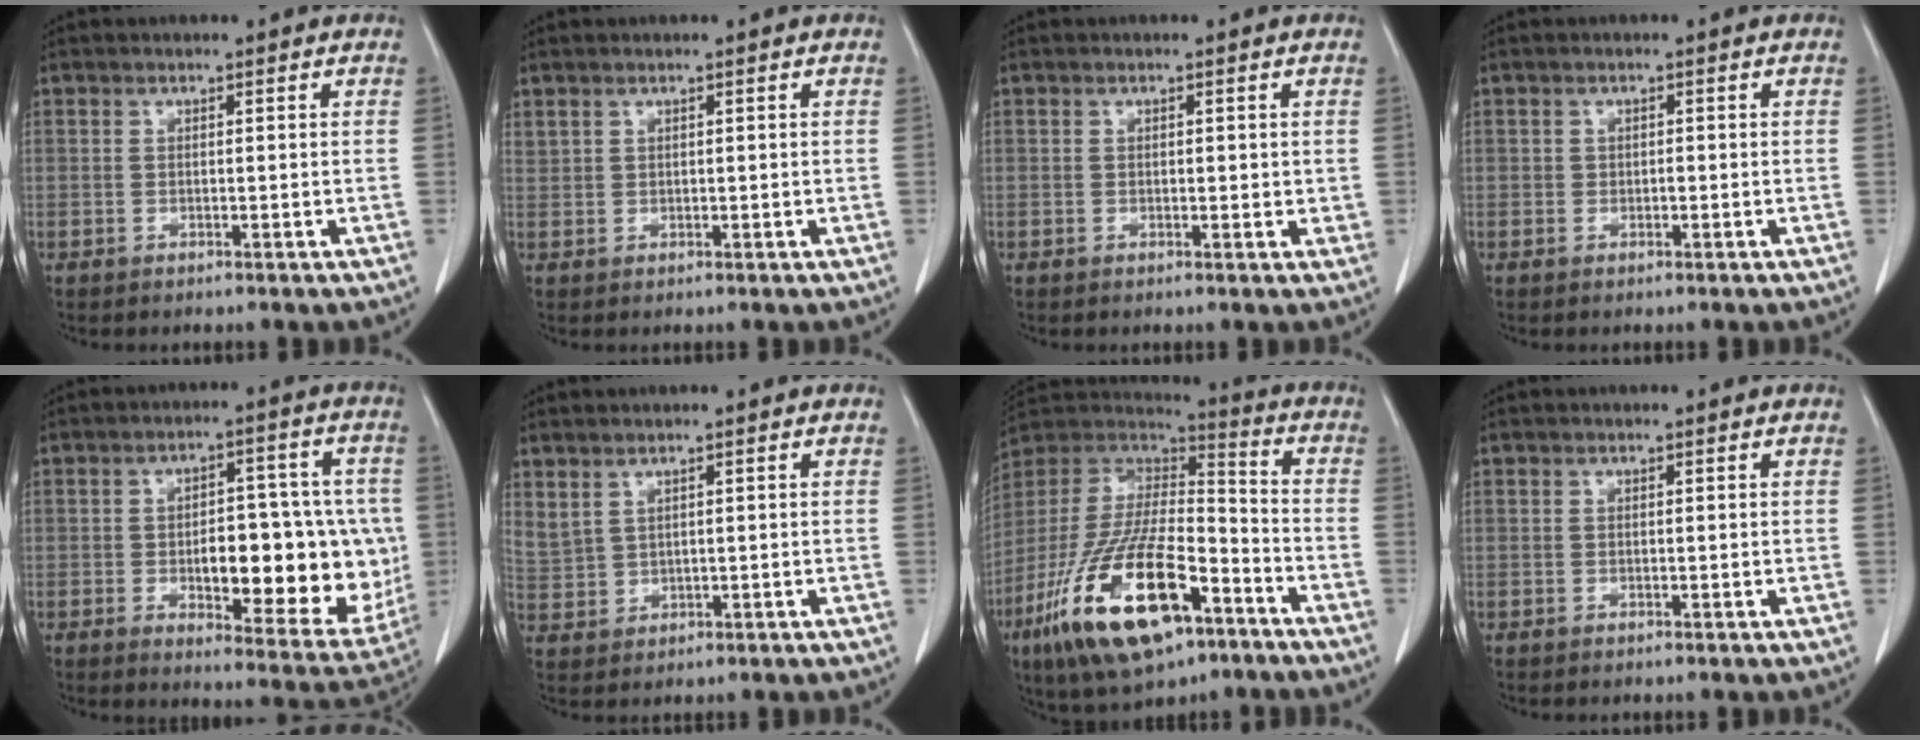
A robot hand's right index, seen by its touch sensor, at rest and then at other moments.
{"total": 1.2, "force": [1.0, 0.7, 0.4], "torque": [-0.008, 0.007, 0.023]}
{"total": 1.4, "force": [0.2, 0.8, 1.2], "torque": [-0.015, -0.002, 0.003]}
{"total": 0.8, "force": [-0.1, 0.7, 0.5], "torque": [-0.005, 0.002, -0.003]}
{"total": 17.7, "force": [-1.8, 7.0, 16.1], "torque": [-0.187, 0.015, -0.005]}
{"total": 4.7, "force": [2.9, 2.9, 2.4], "torque": [-0.063, 0.003, 0.074]}
{"total": 23.1, "force": [-11.8, 7.8, 18.2], "torque": [-0.374, -0.028, -0.208]}
{"total": 0.0}